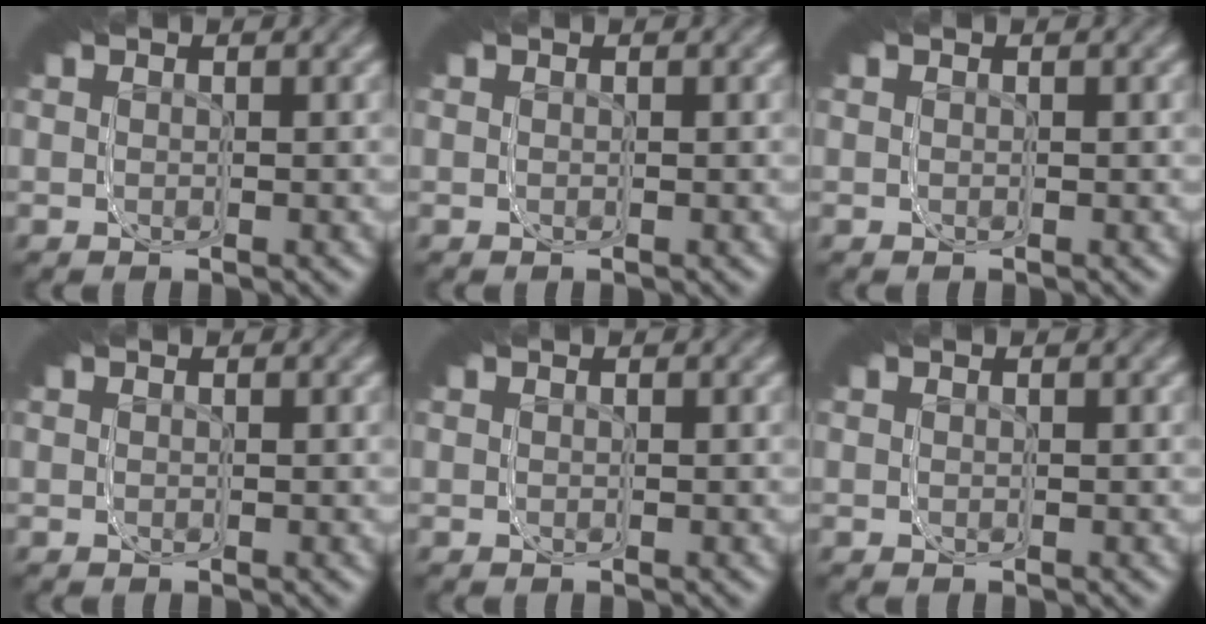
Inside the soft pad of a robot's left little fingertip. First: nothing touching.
{"total": 0.0}
{"total": 0.0}
{"total": 0.0}
{"total": 0.0}
{"total": 0.0}